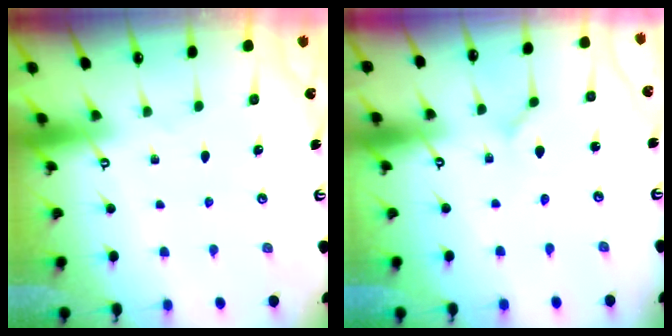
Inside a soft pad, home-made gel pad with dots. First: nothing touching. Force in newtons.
{"total": 1.0, "press": 1.0, "slide": 0.1}